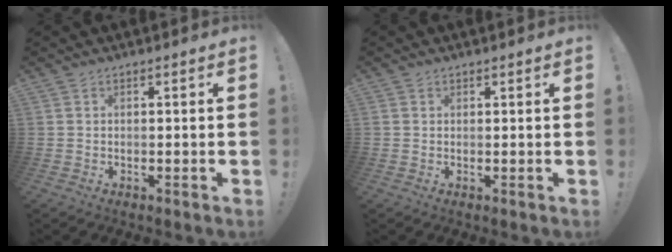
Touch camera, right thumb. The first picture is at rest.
{"total": 1.0, "force": [0.6, 0.8, 0.0], "torque": [-0.001, 0.001, 0.012]}